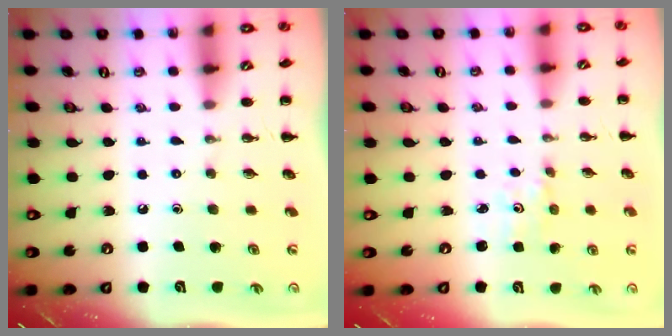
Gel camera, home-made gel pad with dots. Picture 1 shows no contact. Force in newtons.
{"total": 0.9, "press": 0.8, "slide": 0.4}